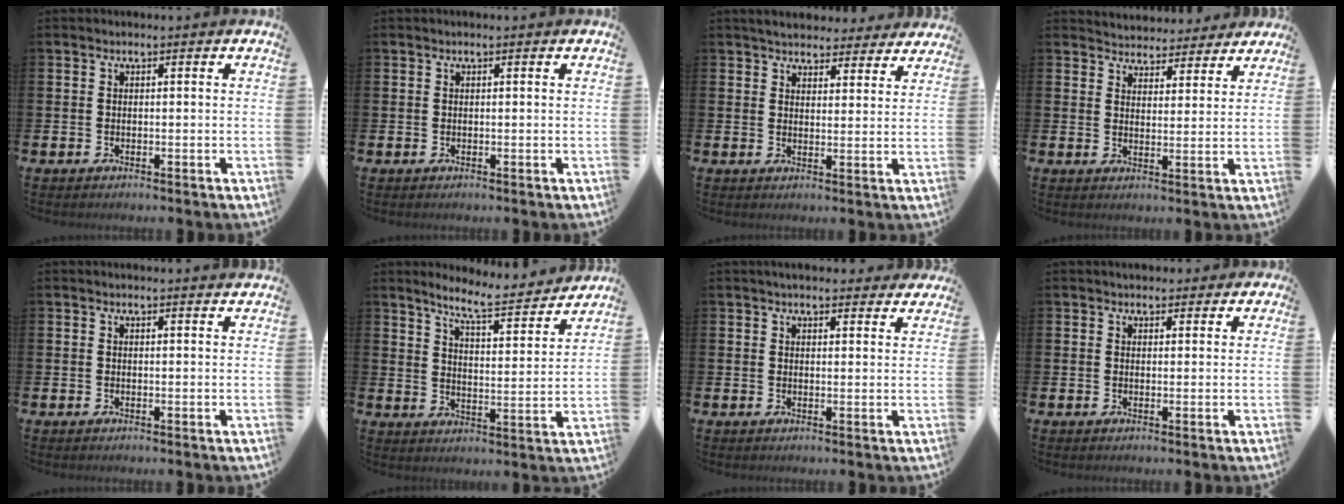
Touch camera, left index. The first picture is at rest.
{"total": 0.0}
{"total": 4.8, "force": [4.6, 1.3, 0.3], "torque": [-0.021, -0.026, 0.081]}
{"total": 4.3, "force": [4.1, 1.3, -0.4], "torque": [-0.009, -0.030, 0.071]}
{"total": 0.8, "force": [0.8, -0.1, 0.1], "torque": [0.010, -0.008, 0.013]}
{"total": 7.6, "force": [7.0, 0.6, 2.7], "torque": [-0.074, -0.044, 0.121]}
{"total": 3.3, "force": [3.2, 0.6, 0.5], "torque": [-0.007, -0.016, 0.057]}
{"total": 2.1, "force": [1.9, 1.0, 0.0], "torque": [0.014, -0.006, 0.030]}